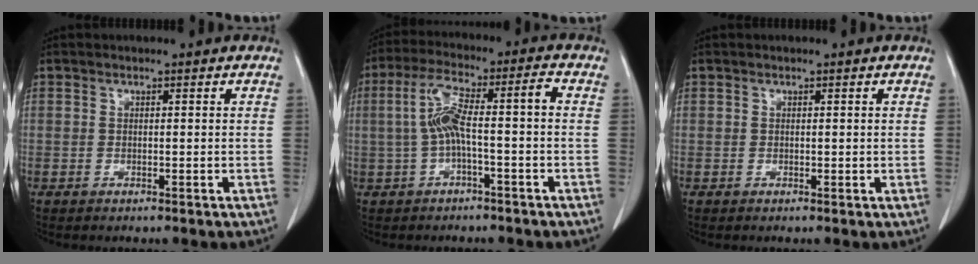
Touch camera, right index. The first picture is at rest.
{"total": 7.9, "force": [-0.7, 1.0, 7.8], "torque": [-0.160, 0.038, -0.012]}
{"total": 0.0}